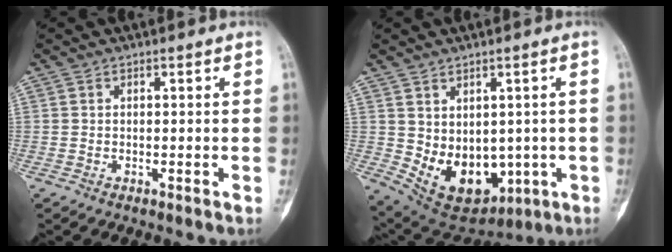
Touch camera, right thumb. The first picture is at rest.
{"total": 13.1, "force": [-1.8, 8.9, 9.4], "torque": [-0.110, -0.006, 0.009]}